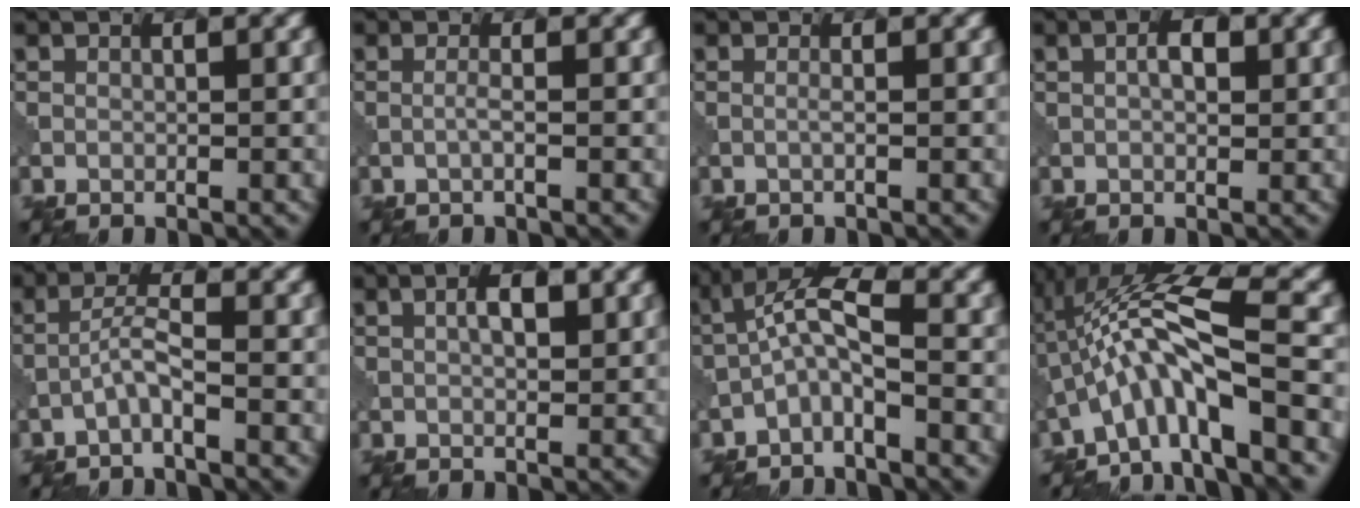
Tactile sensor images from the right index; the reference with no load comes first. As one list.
[{"total": 1.0, "force": [-0.4, 0.1, 0.9], "torque": [-0.018, 0.001, -0.010]}, {"total": 0.7, "force": [-0.2, 0.1, 0.6], "torque": [-0.013, -0.003, -0.008]}, {"total": 2.1, "force": [0.4, 1.1, 1.7], "torque": [-0.031, 0.003, 0.006]}, {"total": 2.5, "force": [-1.5, 0.2, 1.9], "torque": [-0.041, 0.011, -0.035]}, {"total": 2.6, "force": [0.7, 1.1, 2.2], "torque": [-0.042, 0.003, 0.013]}, {"total": 4.2, "force": [-1.8, 1.1, 3.7], "torque": [-0.073, 0.014, -0.044]}, {"total": 8.0, "force": [-2.4, 1.4, 7.5], "torque": [-0.135, 0.026, -0.049]}]